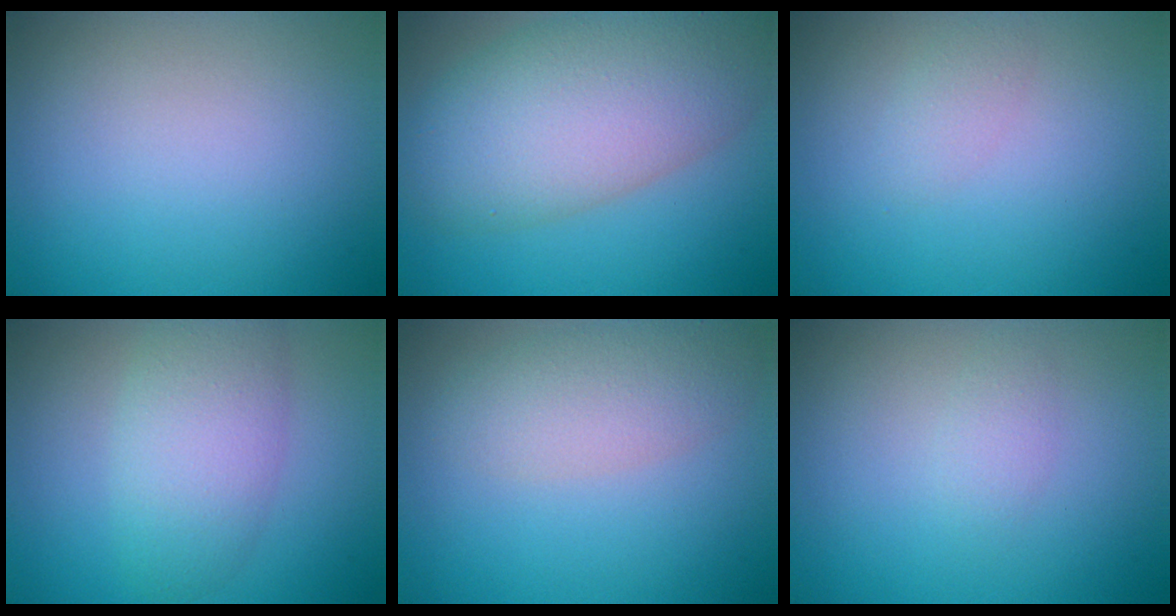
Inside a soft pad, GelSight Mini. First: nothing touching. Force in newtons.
{"total": 9.9, "press": 9.9, "slide": 0.5}
{"total": 1.1, "press": 1.1, "slide": 0.1}
{"total": 4.9, "press": 4.9, "slide": 0.2}
{"total": 3.6, "press": 3.6, "slide": 0.1}
{"total": 1.2, "press": 1.2, "slide": 0.0}